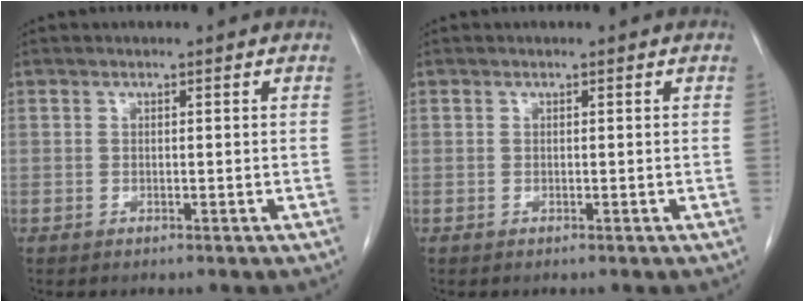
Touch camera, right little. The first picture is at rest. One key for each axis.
{"total": 0.0}